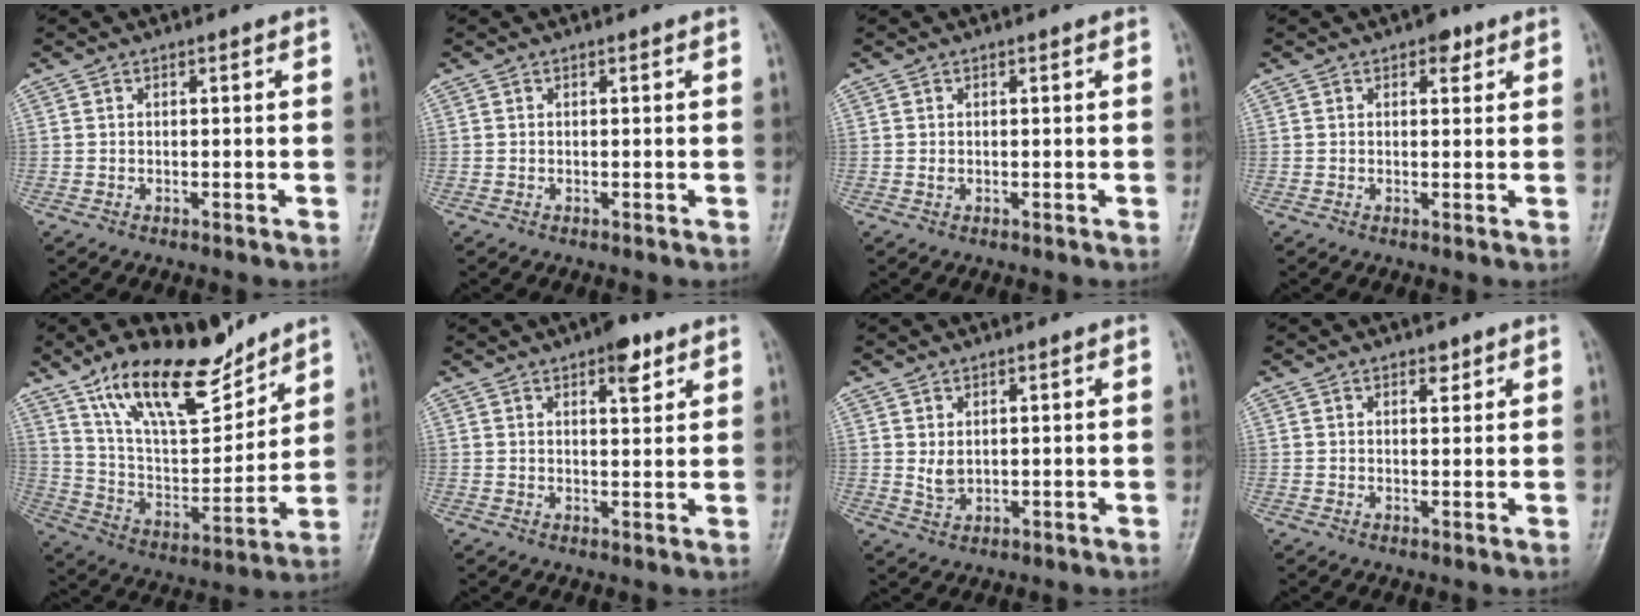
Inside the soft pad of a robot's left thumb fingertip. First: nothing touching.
{"total": 0.0}
{"total": 0.6, "force": [0.1, 0.5, 0.4], "torque": [-0.004, 0.000, 0.000]}
{"total": 2.7, "force": [1.5, 1.7, 1.5], "torque": [-0.004, -0.003, 0.016]}
{"total": 19.0, "force": [13.6, 7.4, 11.1], "torque": [-0.146, -0.073, 0.247]}
{"total": 5.5, "force": [3.2, 2.2, 3.8], "torque": [-0.037, -0.014, 0.041]}
{"total": 2.7, "force": [0.9, 1.8, 1.8], "torque": [-0.026, -0.010, 0.023]}
{"total": 2.0, "force": [1.3, 1.1, 1.0], "torque": [-0.003, -0.007, 0.018]}